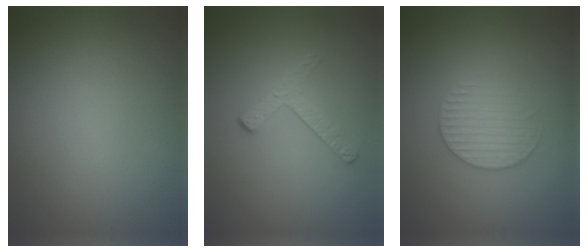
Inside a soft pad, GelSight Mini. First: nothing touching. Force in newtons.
{"total": 2.0, "press": 1.4, "slide": 1.5}
{"total": 2.8, "press": 2.7, "slide": 0.6}